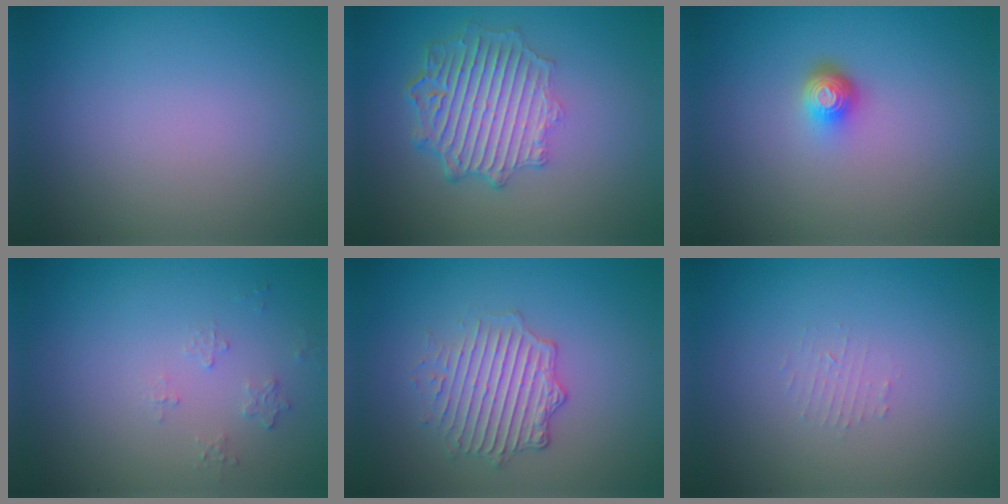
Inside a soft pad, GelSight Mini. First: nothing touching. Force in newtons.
{"total": 6.3, "press": 4.7, "slide": 4.2}
{"total": 1.9, "press": 1.4, "slide": 1.3}
{"total": 0.7, "press": 0.5, "slide": 0.5}
{"total": 3.7, "press": 3.2, "slide": 1.8}
{"total": 0.9, "press": 0.9, "slide": 0.2}